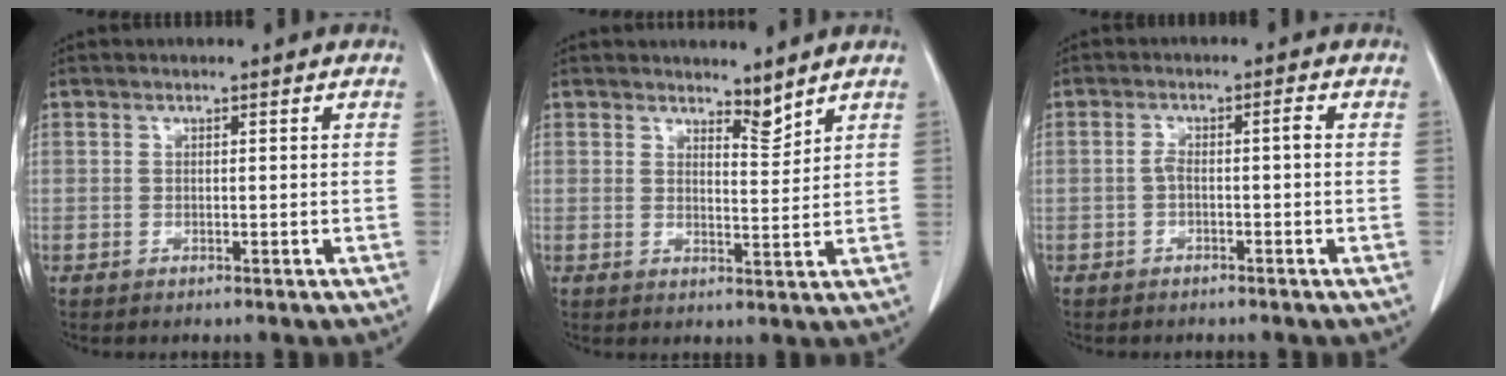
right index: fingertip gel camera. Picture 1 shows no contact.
{"total": 2.8, "force": [2.7, 0.4, 0.7], "torque": [-0.010, -0.012, 0.046]}
{"total": 2.2, "force": [-0.5, 0.4, 2.1], "torque": [-0.040, 0.012, -0.006]}